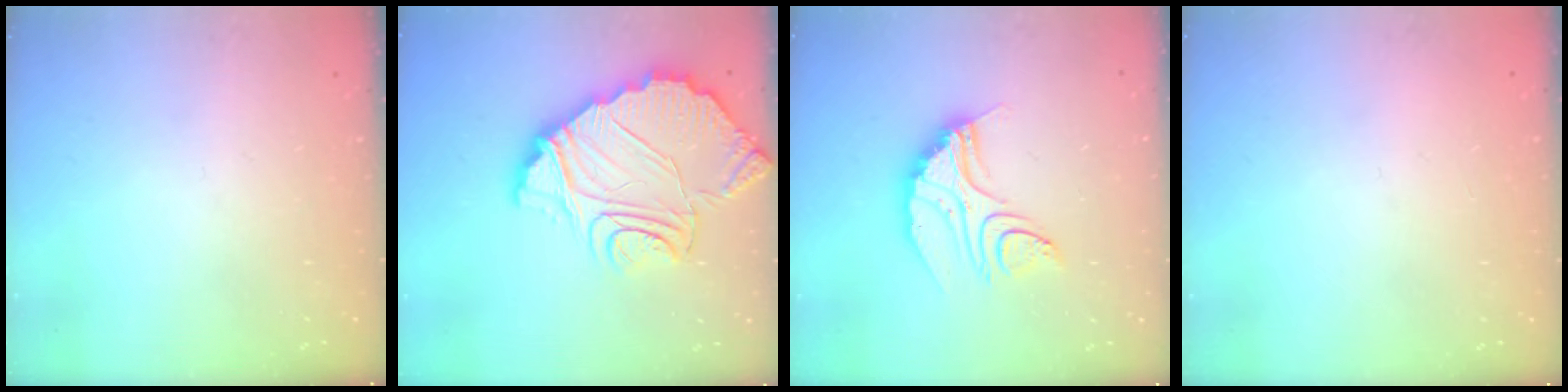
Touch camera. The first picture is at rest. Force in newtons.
{"total": 14.2, "press": 14.1, "slide": 1.5}
{"total": 10.8, "press": 10.8, "slide": 0.8}
{"total": 2.2, "press": 2.2, "slide": 0.1}